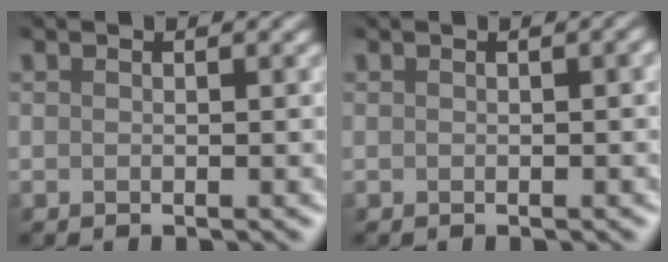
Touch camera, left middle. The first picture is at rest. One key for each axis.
{"total": 1.3, "fx": -0.3, "fy": 0.7, "fz": 1.1, "tx": -0.005, "ty": 0.008, "tz": -0.008}